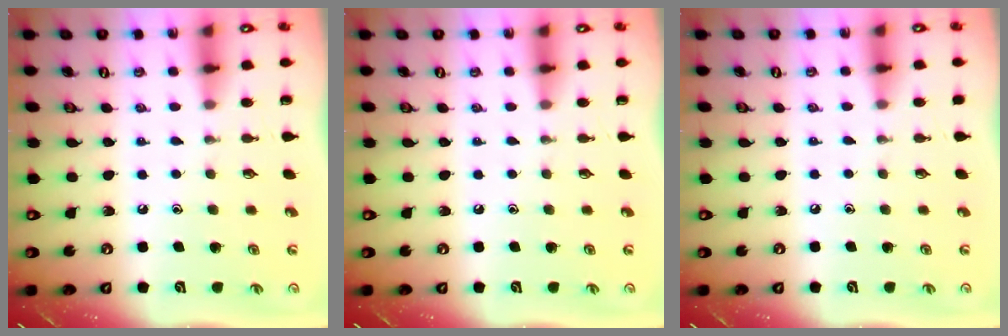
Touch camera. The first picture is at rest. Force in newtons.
{"total": 0.0}
{"total": 0.0}